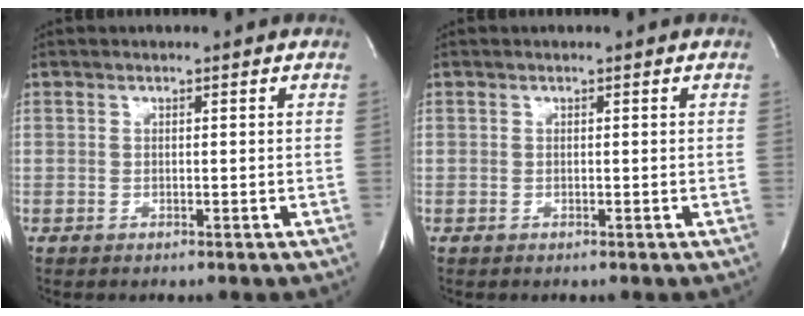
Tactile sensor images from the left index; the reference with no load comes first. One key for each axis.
{"total": 0.0}